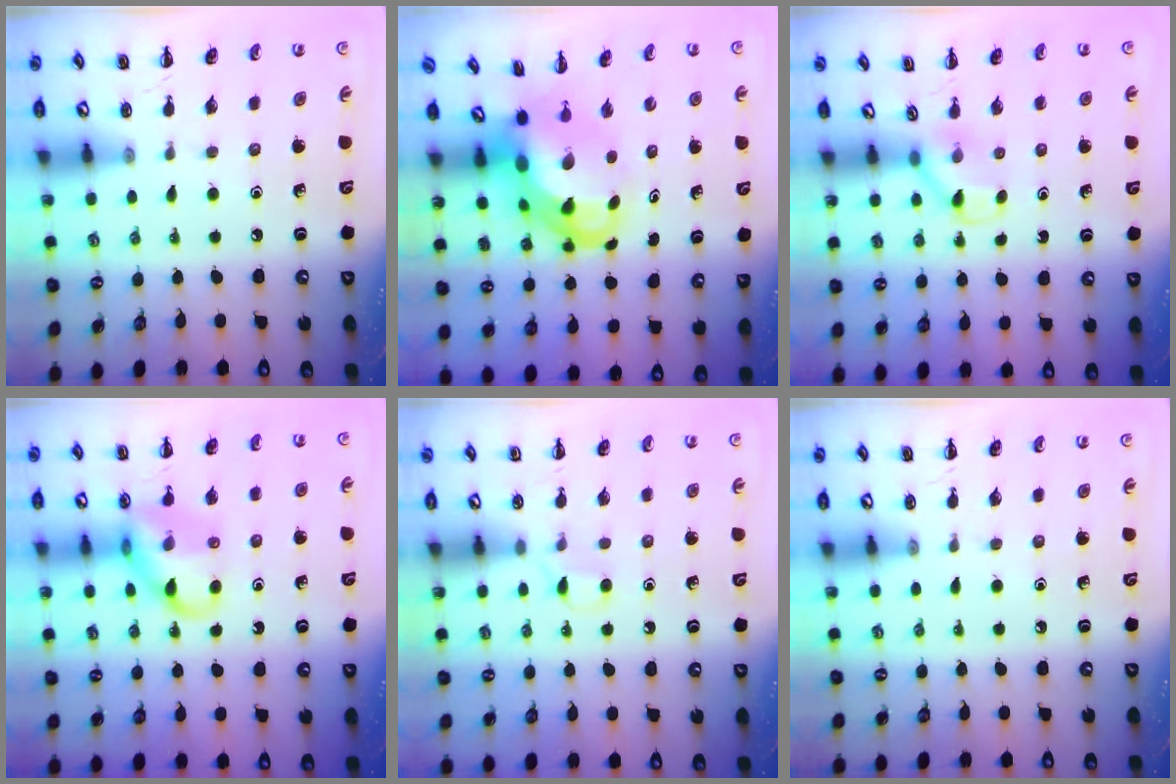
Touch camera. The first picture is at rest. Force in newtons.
{"total": 6.4, "press": 6.1, "slide": 1.7}
{"total": 2.6, "press": 2.4, "slide": 0.9}
{"total": 11.8, "press": 11.8, "slide": 1.2}
{"total": 3.5, "press": 3.3, "slide": 1.1}
{"total": 0.0}